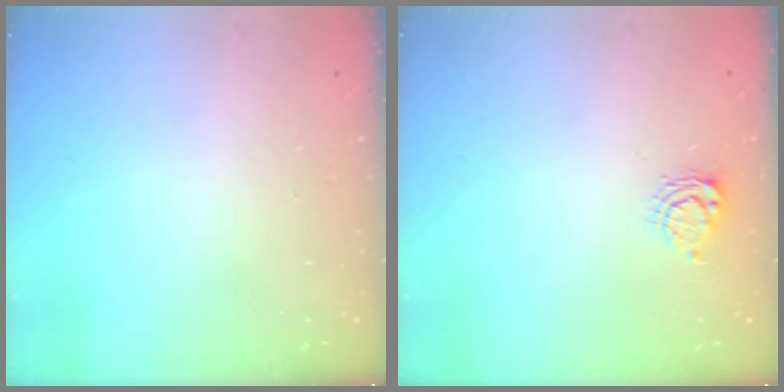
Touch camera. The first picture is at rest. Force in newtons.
{"total": 6.7, "press": 6.7, "slide": 0.7}